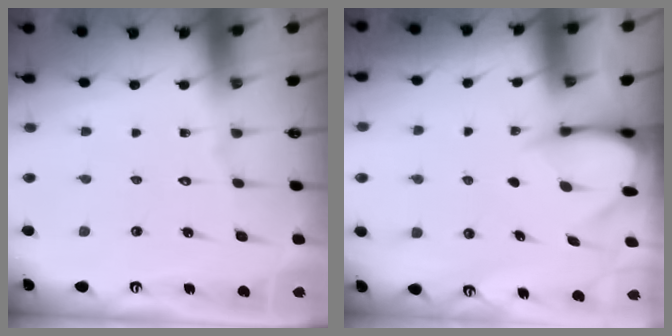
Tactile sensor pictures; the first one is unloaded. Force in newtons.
{"total": 3.3, "press": 3.3, "slide": 0.2}